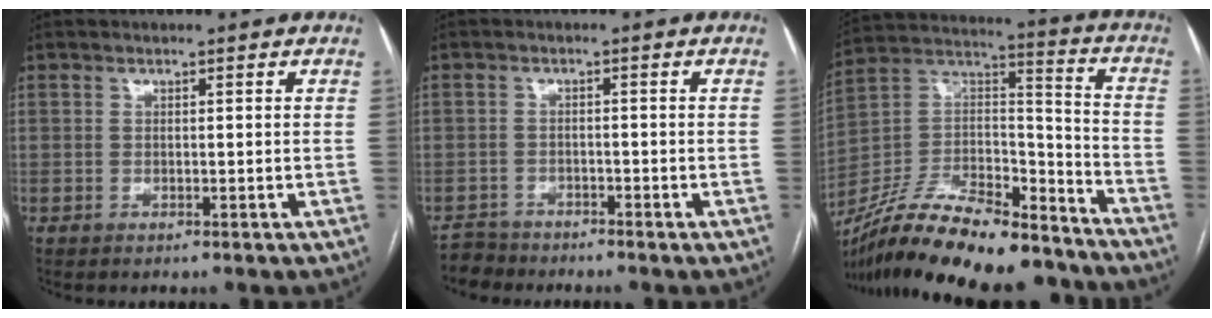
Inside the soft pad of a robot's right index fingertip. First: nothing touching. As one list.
[{"total": 2.8, "force": [-2.5, 0.8, -1.0], "torque": [0.018, -0.005, -0.048]}, {"total": 27.2, "force": [-23.0, 7.1, 12.6], "torque": [-0.228, 0.001, -0.376]}]